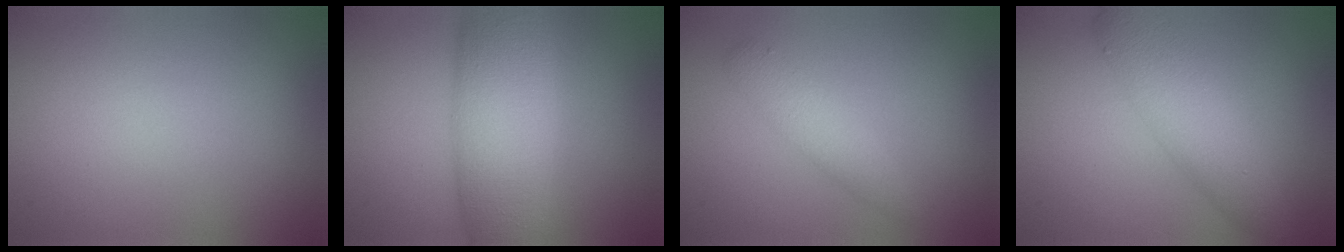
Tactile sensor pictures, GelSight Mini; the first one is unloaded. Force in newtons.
{"total": 8.6, "press": 8.6, "slide": 0.2}
{"total": 2.2, "press": 2.2, "slide": 0.1}
{"total": 4.9, "press": 4.9, "slide": 0.1}